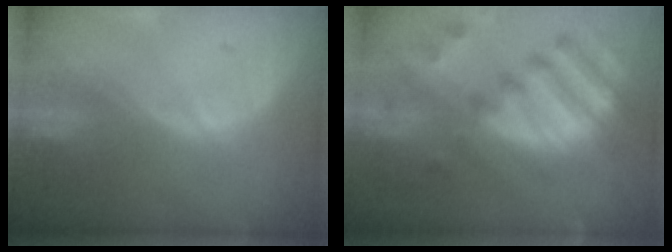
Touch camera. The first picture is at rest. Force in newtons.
{"total": 12.3, "press": 10.6, "slide": 6.3}